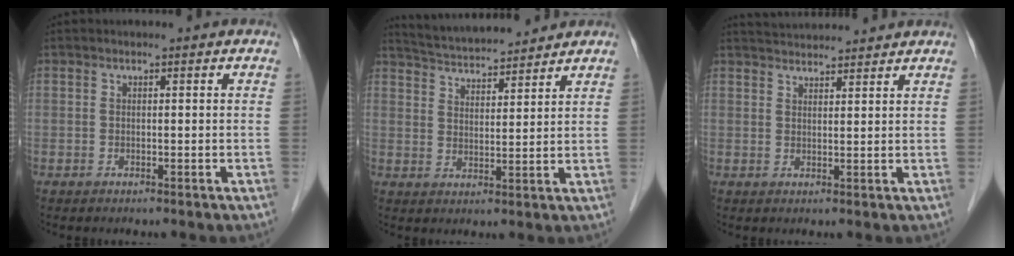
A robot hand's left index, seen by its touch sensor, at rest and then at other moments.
{"total": 10.8, "force": [10.3, 1.2, 3.1], "torque": [-0.059, 0.020, 0.167]}
{"total": 6.9, "force": [6.8, 0.3, 1.5], "torque": [-0.029, 0.033, 0.099]}